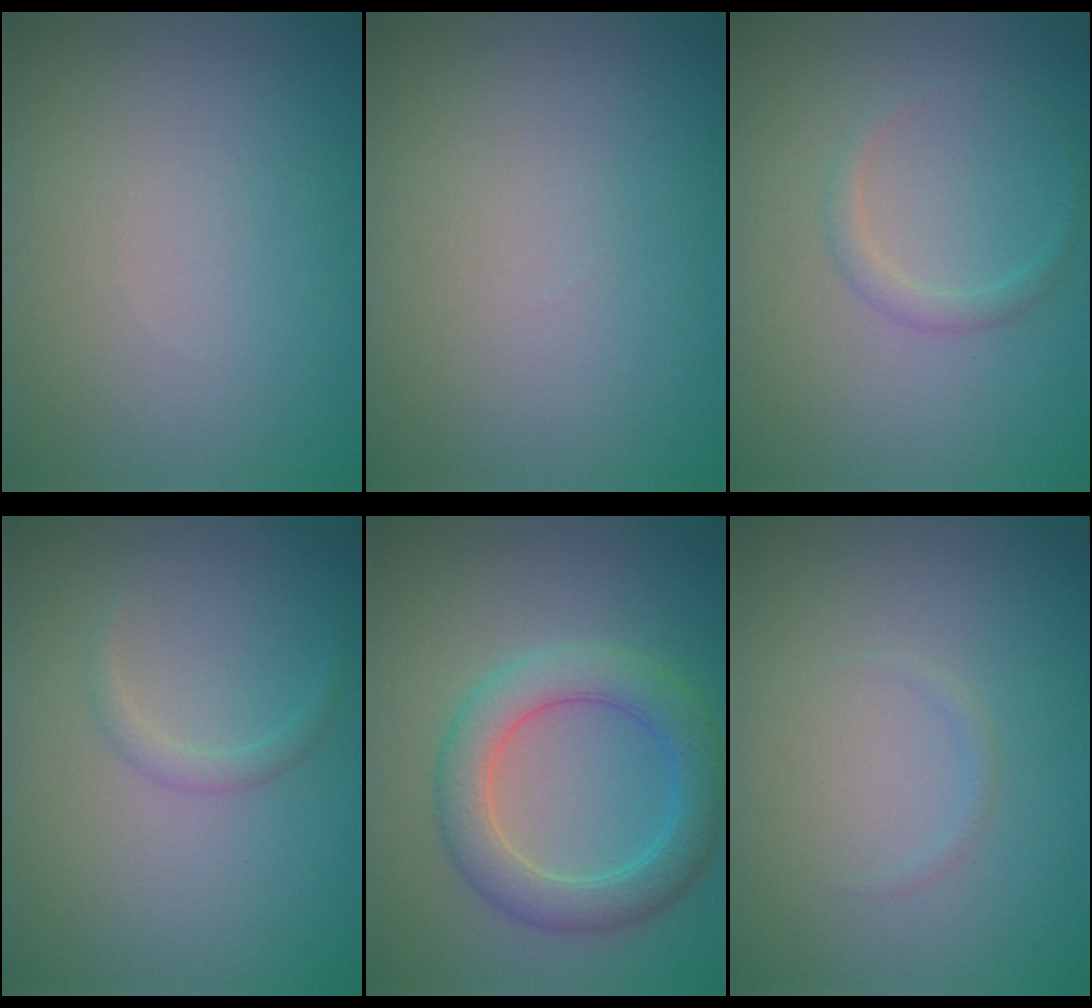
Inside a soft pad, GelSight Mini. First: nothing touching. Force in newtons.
{"total": 0.0}
{"total": 1.2, "press": 1.2, "slide": 0.2}
{"total": 1.0, "press": 1.0, "slide": 0.1}
{"total": 5.0, "press": 5.0, "slide": 0.2}
{"total": 0.5, "press": 0.5, "slide": 0.0}